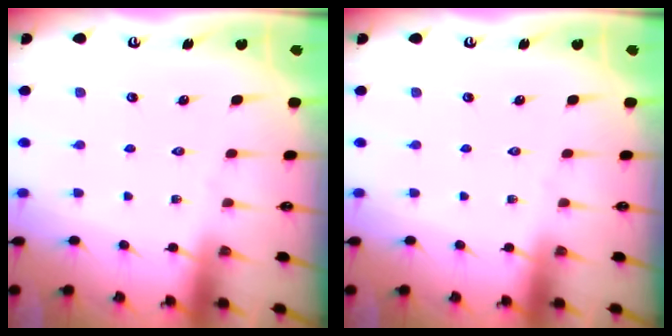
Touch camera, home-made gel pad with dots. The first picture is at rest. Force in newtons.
{"total": 0.0}